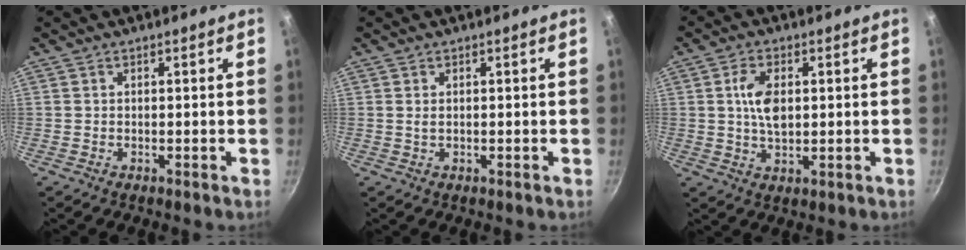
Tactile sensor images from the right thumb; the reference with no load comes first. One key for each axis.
{"total": 1.1, "fx": 0.3, "fy": 0.6, "fz": 0.9, "tx": -0.016, "ty": 0.001, "tz": 0.005}
{"total": 6.7, "fx": 1.0, "fy": 3.7, "fz": 5.5, "tx": -0.095, "ty": -0.004, "tz": 0.018}